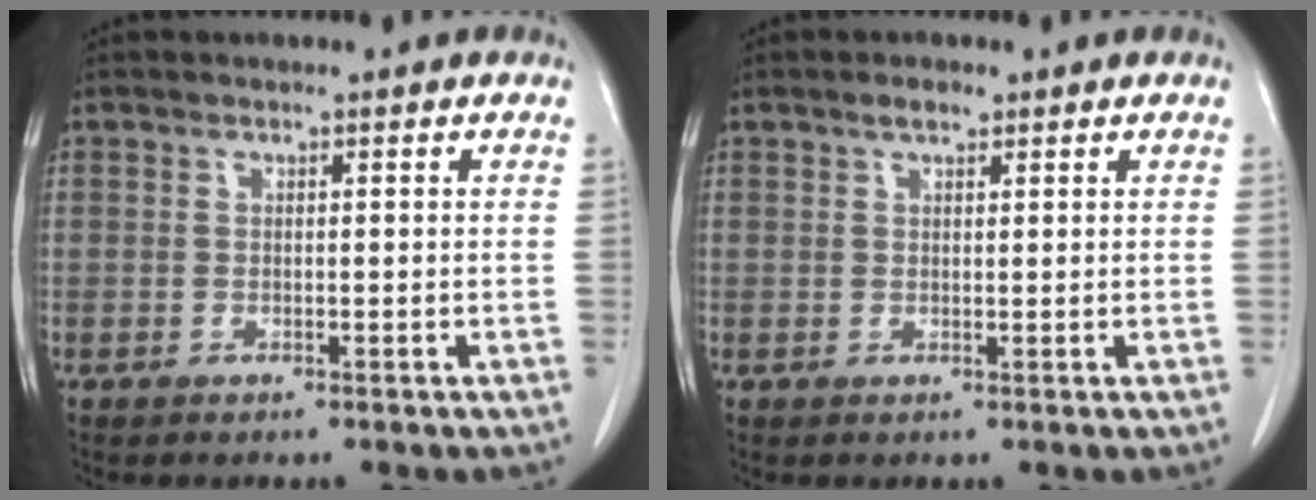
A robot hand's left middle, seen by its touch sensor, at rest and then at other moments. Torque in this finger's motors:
{"motor_torque": [0.29, -0.27, 0.00, 0.00]}